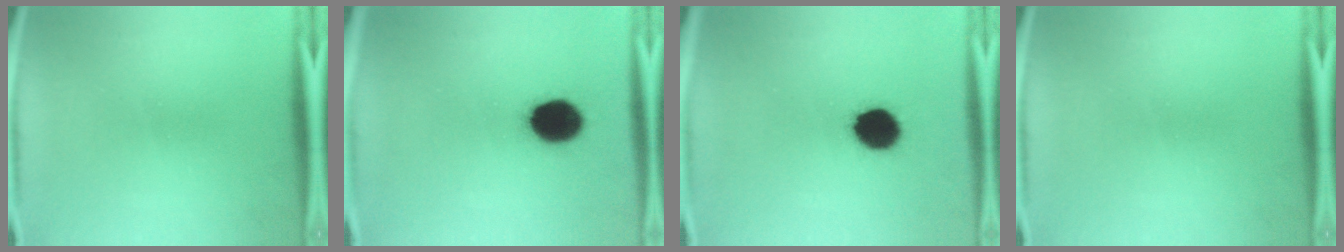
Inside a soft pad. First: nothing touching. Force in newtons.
{"total": 13.2}
{"total": 10.8}
{"total": 0.0}